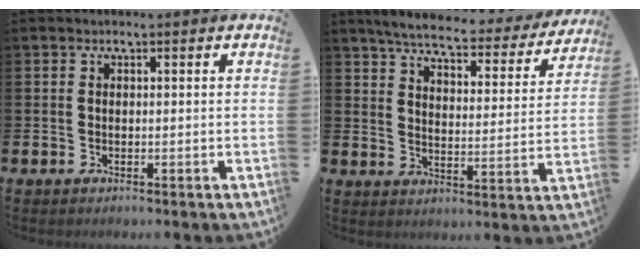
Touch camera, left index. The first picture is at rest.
{"total": 5.7, "force": [5.2, 0.8, 2.1], "torque": [-0.062, -0.037, 0.082]}